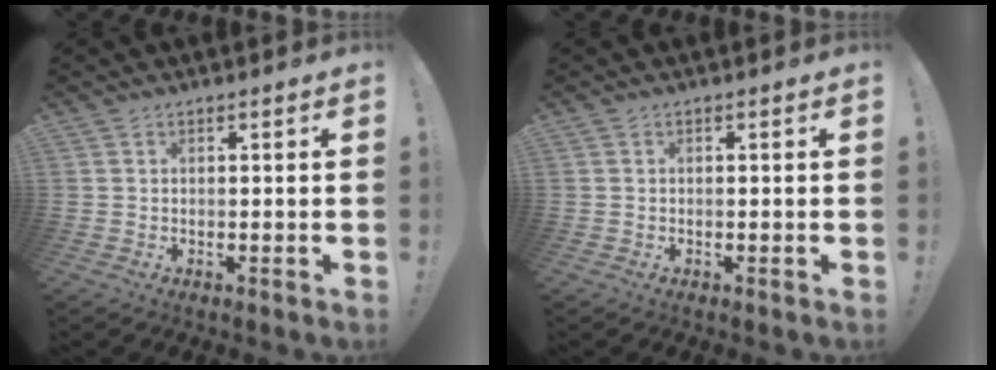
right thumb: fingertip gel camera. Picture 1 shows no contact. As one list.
[{"total": 0.0}]